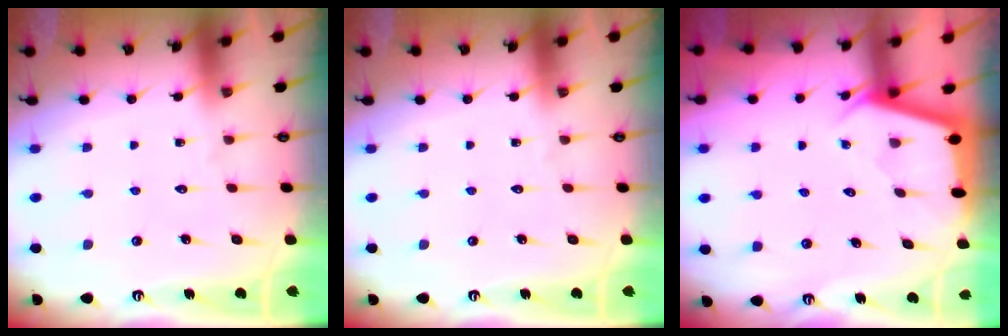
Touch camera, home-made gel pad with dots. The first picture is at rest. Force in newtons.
{"total": 0.0}
{"total": 2.4, "press": 2.4, "slide": 0.2}